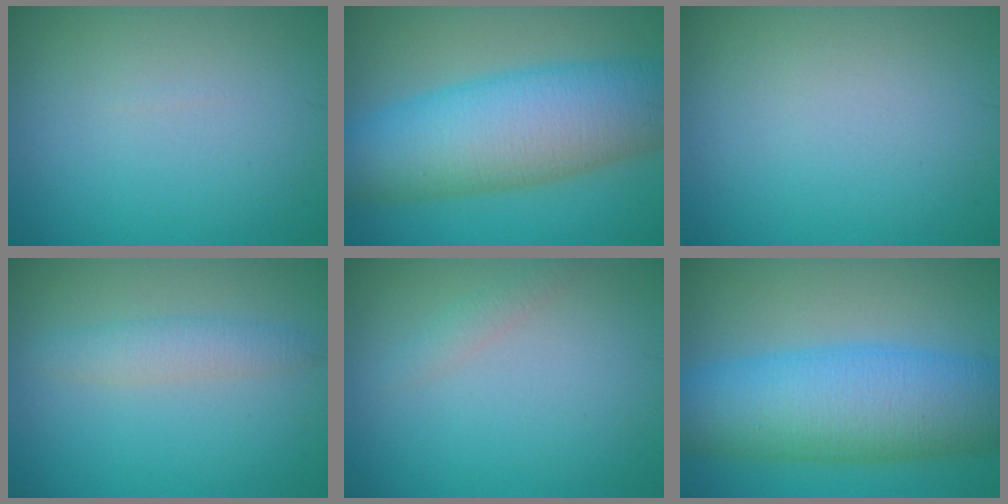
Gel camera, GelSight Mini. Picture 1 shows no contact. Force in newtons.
{"total": 10.7, "press": 10.7, "slide": 0.1}
{"total": 0.0}
{"total": 2.2, "press": 2.2, "slide": 0.0}
{"total": 1.1, "press": 1.1, "slide": 0.0}
{"total": 10.2, "press": 10.2, "slide": 0.1}